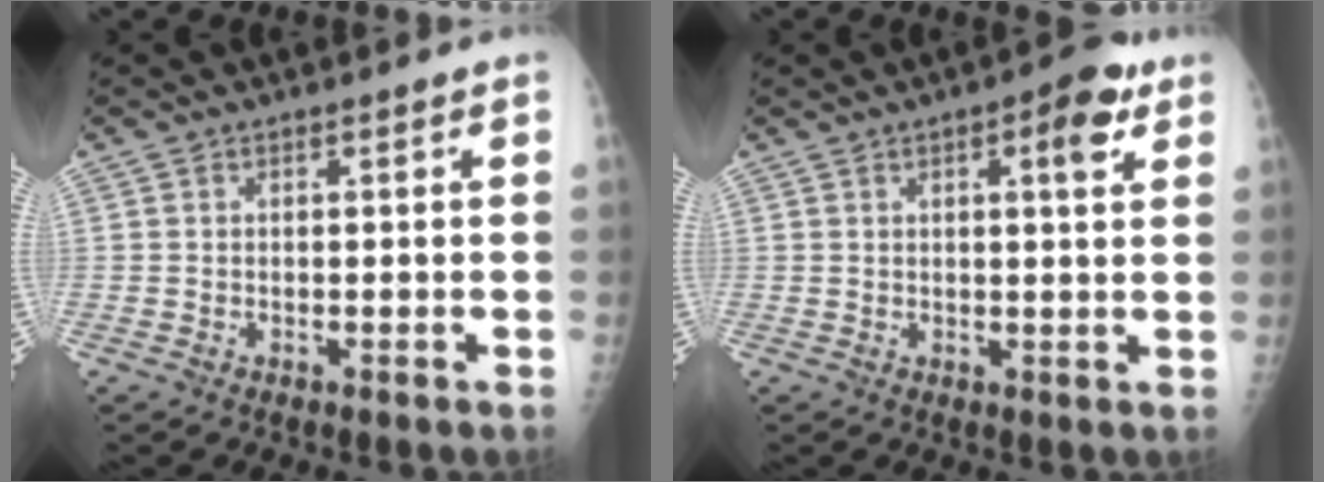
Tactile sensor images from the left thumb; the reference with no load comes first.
{"total": 6.7, "force": [3.2, 2.1, 5.5], "torque": [-0.062, -0.006, 0.036]}